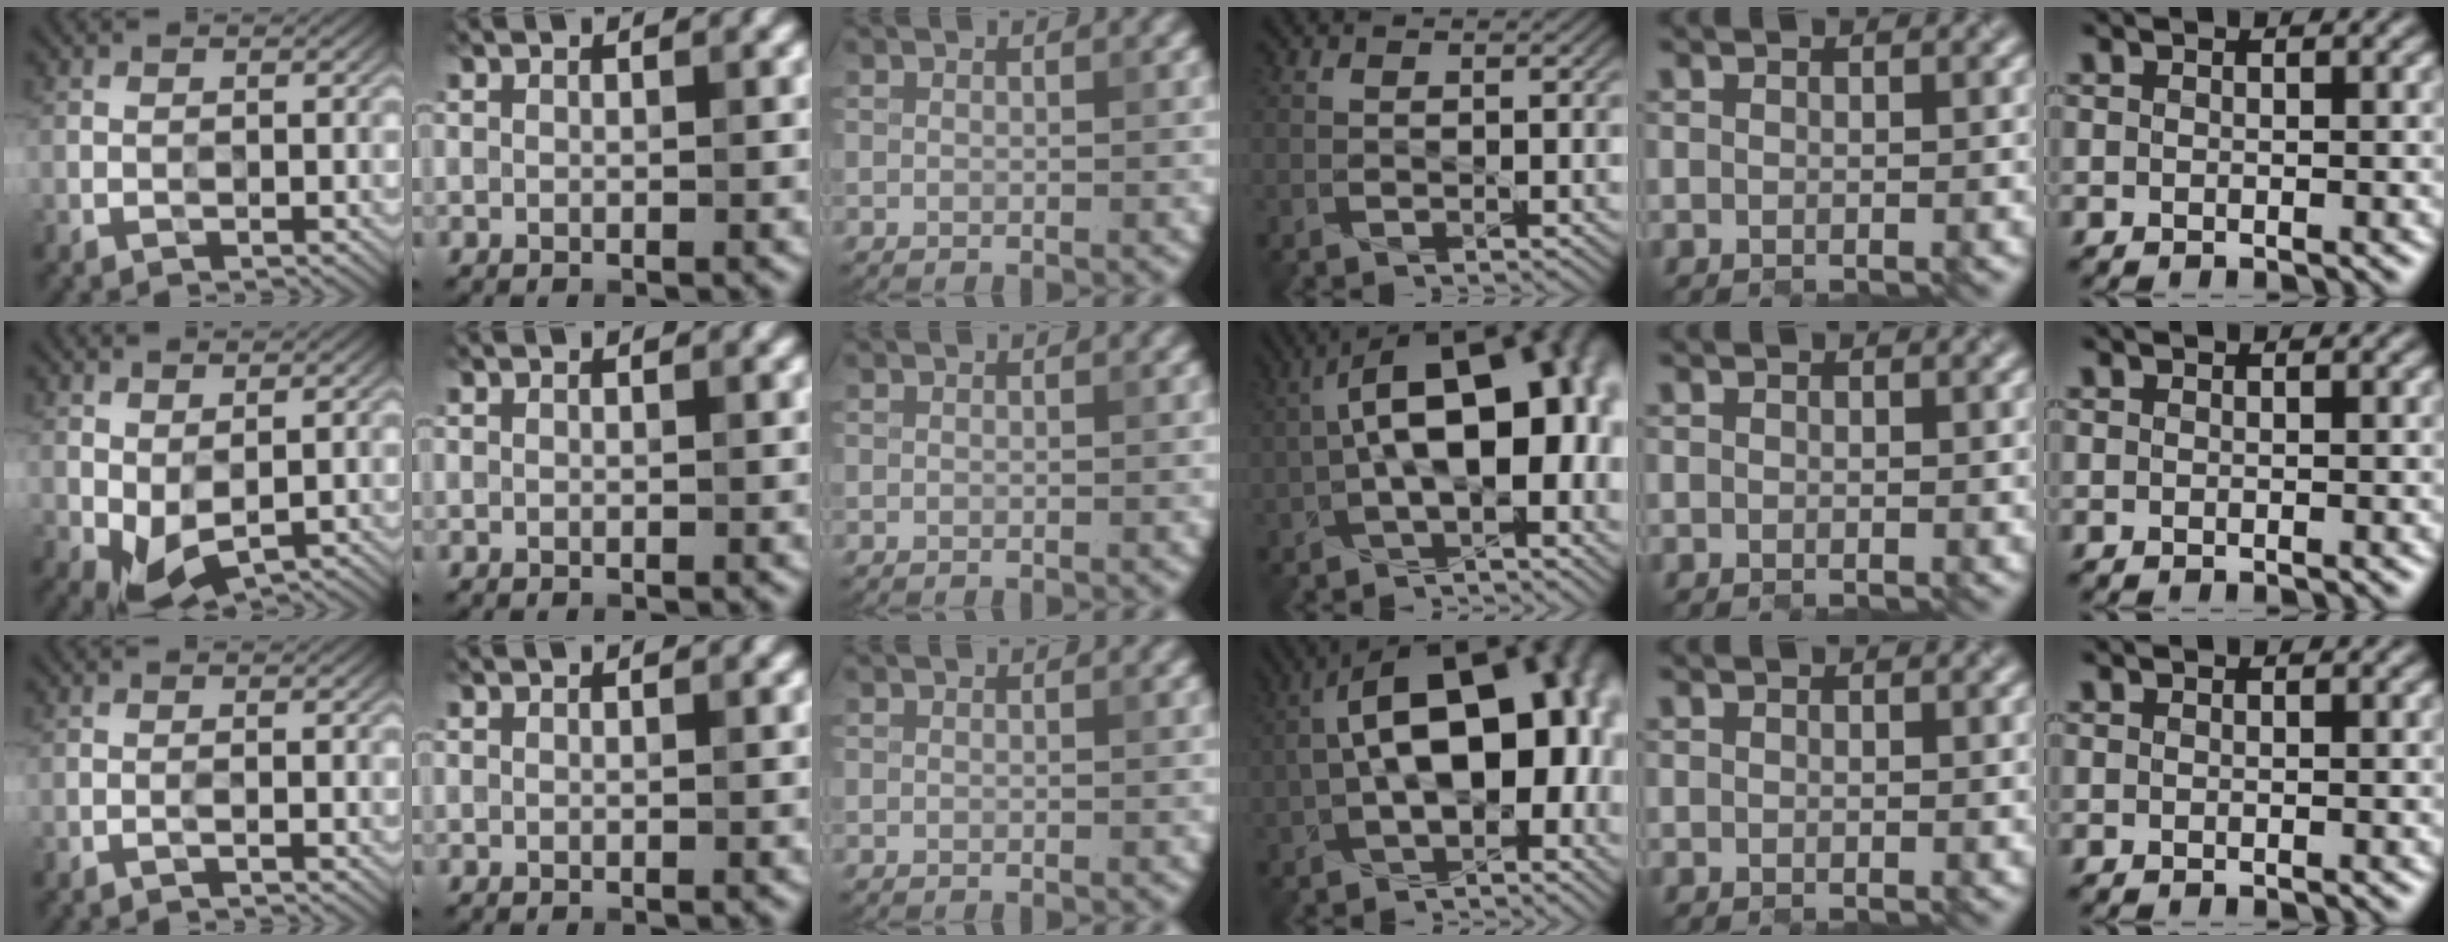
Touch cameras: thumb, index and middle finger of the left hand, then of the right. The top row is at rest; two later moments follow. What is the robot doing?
{"motion": "open", "object": "pencil case"}